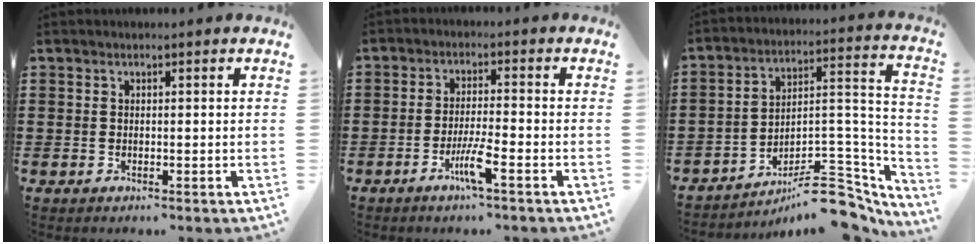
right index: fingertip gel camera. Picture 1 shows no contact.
{"total": 4.6, "force": [-2.6, 0.1, 3.8], "torque": [-0.084, -0.014, -0.051]}
{"total": 10.3, "force": [-8.1, 3.2, 5.5], "torque": [-0.064, 0.033, -0.150]}